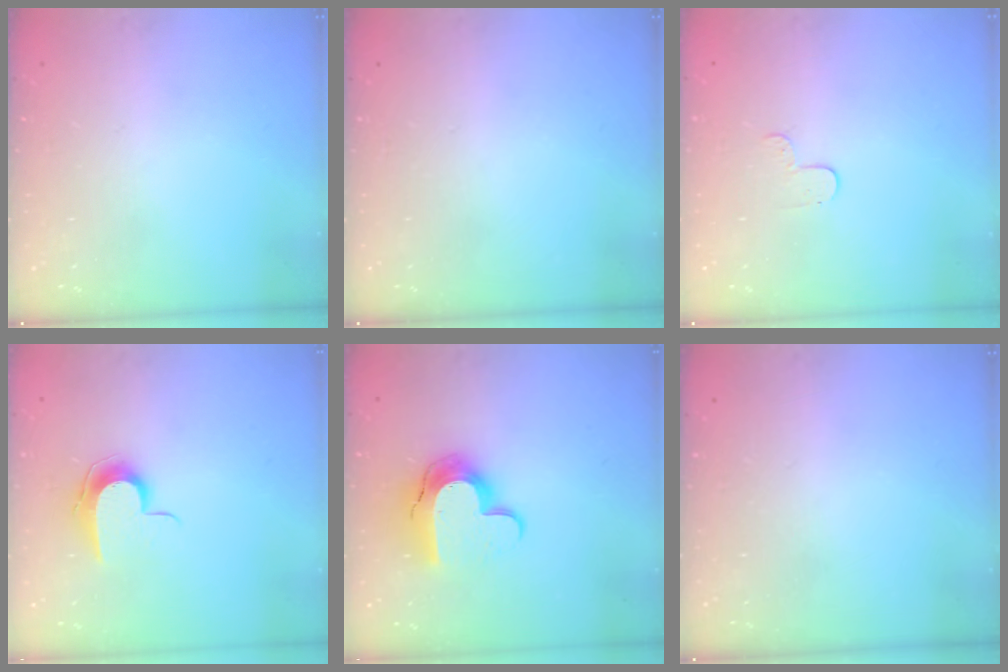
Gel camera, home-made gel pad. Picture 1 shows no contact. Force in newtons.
{"total": 0.0}
{"total": 3.0, "press": 3.0, "slide": 0.3}
{"total": 8.9, "press": 8.9, "slide": 0.9}
{"total": 13.0, "press": 13.0, "slide": 1.0}
{"total": 0.0}